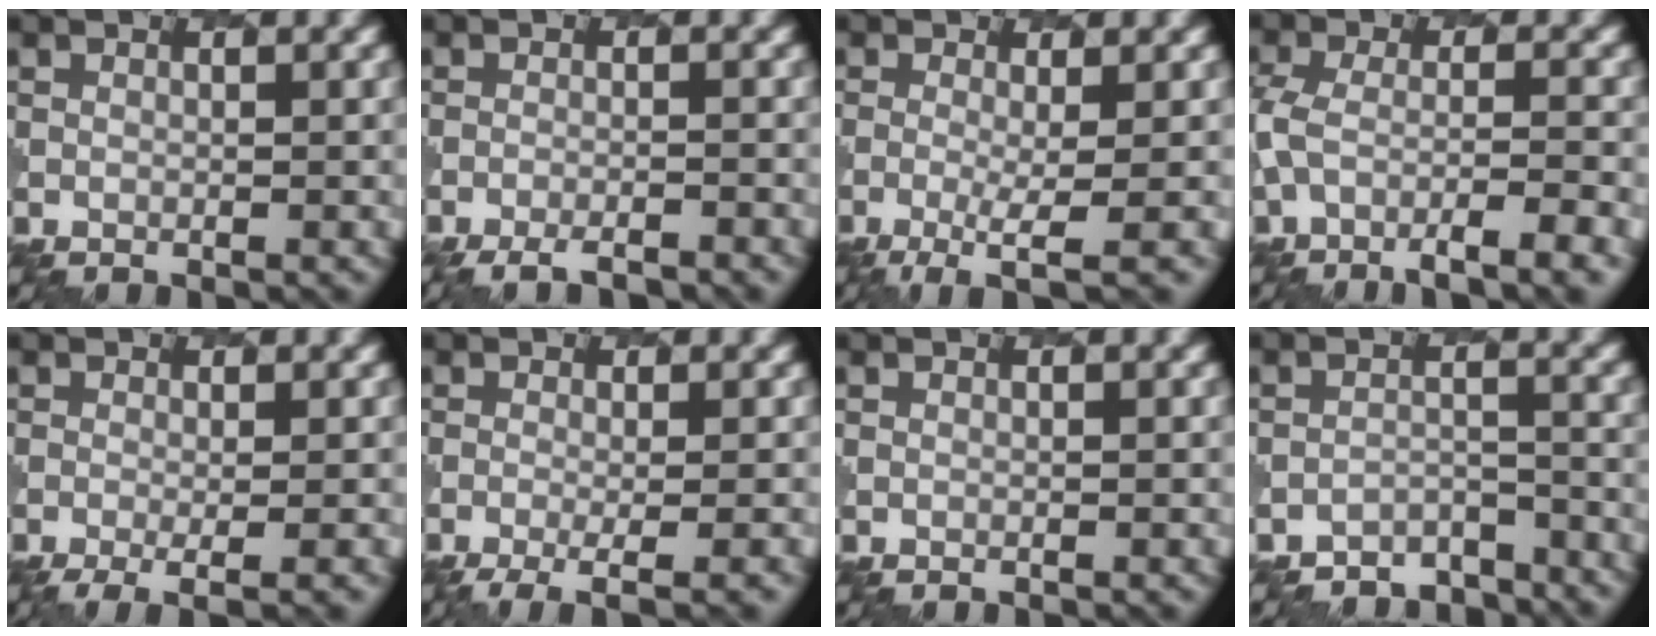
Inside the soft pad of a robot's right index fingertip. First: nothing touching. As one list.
[{"total": 6.1, "force": [-5.4, 1.4, 2.2], "torque": [-0.020, 0.003, -0.069]}, {"total": 3.6, "force": [-1.2, 0.7, 3.3], "torque": [-0.061, -0.003, -0.029]}, {"total": 6.8, "force": [-3.6, 1.9, 5.4], "torque": [-0.100, -0.005, -0.072]}, {"total": 3.5, "force": [-1.3, 1.0, 3.1], "torque": [-0.043, -0.003, -0.018]}, {"total": 4.0, "force": [-1.9, 1.0, 3.3], "torque": [-0.043, -0.002, -0.031]}, {"total": 0.0}, {"total": 5.2, "force": [-5.0, 1.4, 0.5], "torque": [-0.004, -0.009, -0.072]}]